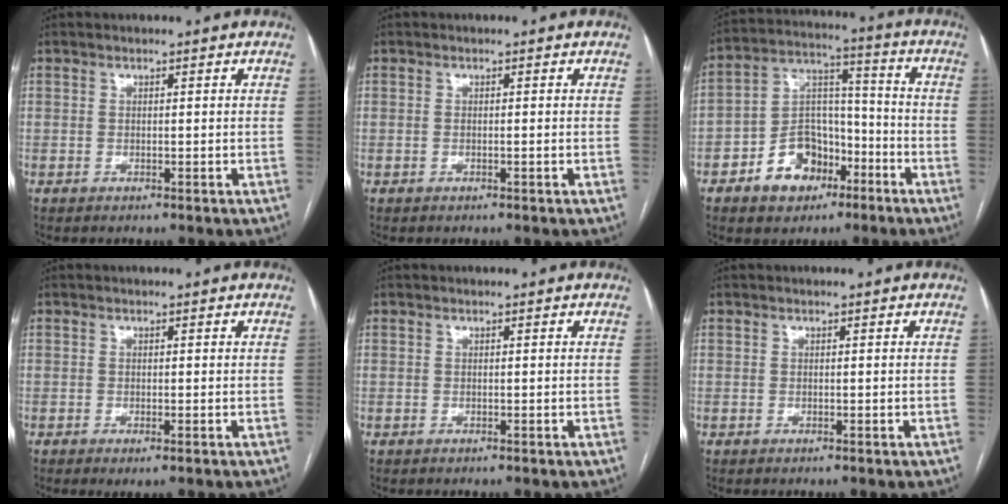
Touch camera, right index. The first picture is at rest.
{"total": 0.6, "force": [-0.1, 0.1, 0.5], "torque": [-0.013, -0.002, 0.000]}
{"total": 11.3, "force": [-6.0, 7.7, 5.7], "torque": [-0.105, 0.033, -0.097]}
{"total": 2.1, "force": [-0.8, 0.4, 1.9], "torque": [-0.031, -0.007, -0.010]}
{"total": 0.0}
{"total": 0.0}